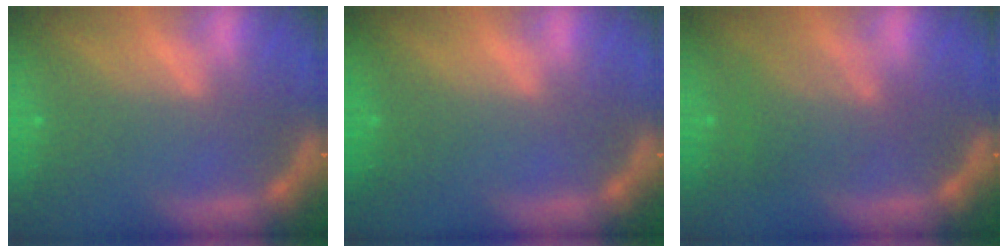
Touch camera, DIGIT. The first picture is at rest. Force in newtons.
{"total": 0.0}
{"total": 4.0}